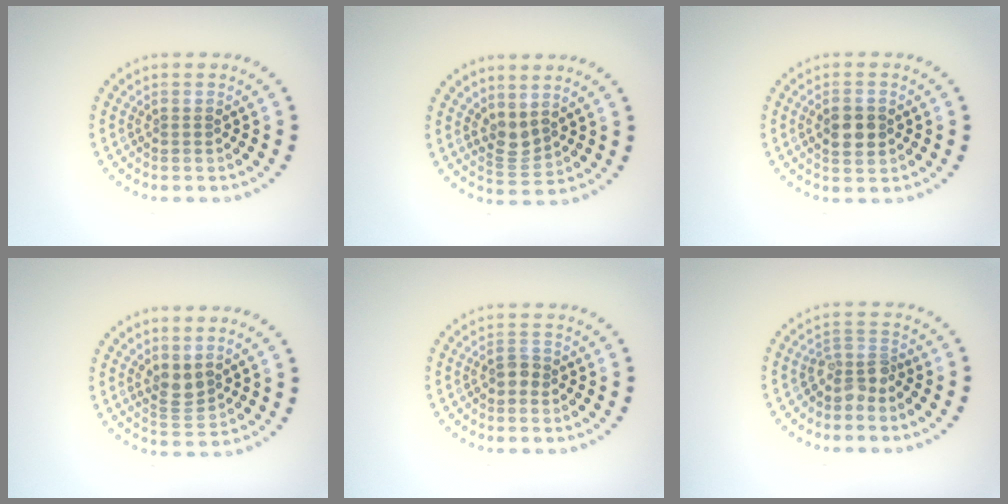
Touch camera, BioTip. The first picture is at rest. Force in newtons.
{"total": 2.0, "press": 1.6, "slide": 1.2}
{"total": 2.9, "press": 2.9, "slide": 0.2}
{"total": 2.1, "press": 1.8, "slide": 1.2}
{"total": 1.3, "press": 1.2, "slide": 0.5}
{"total": 2.4, "press": 1.9, "slide": 1.4}